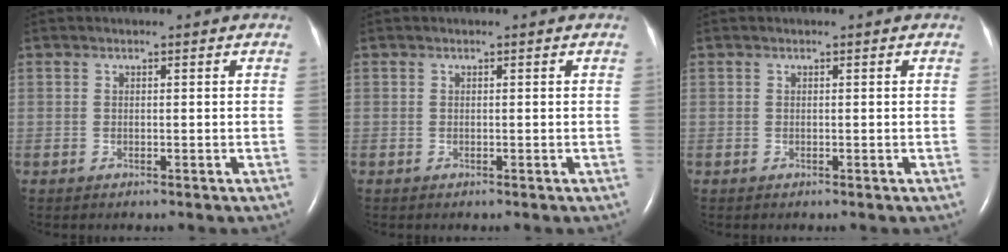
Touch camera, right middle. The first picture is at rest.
{"total": 0.0}
{"total": 0.0}